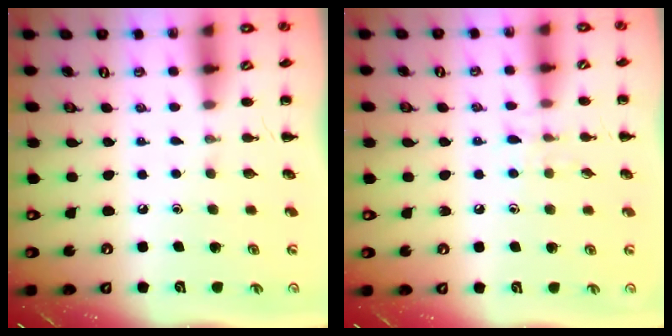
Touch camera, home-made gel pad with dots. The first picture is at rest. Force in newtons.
{"total": 6.5, "press": 6.3, "slide": 1.9}